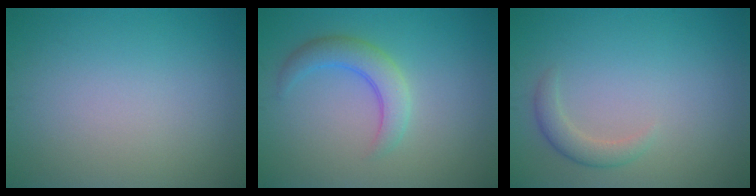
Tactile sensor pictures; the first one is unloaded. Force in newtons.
{"total": 3.3, "press": 3.3, "slide": 0.3}
{"total": 1.8, "press": 1.8, "slide": 0.3}